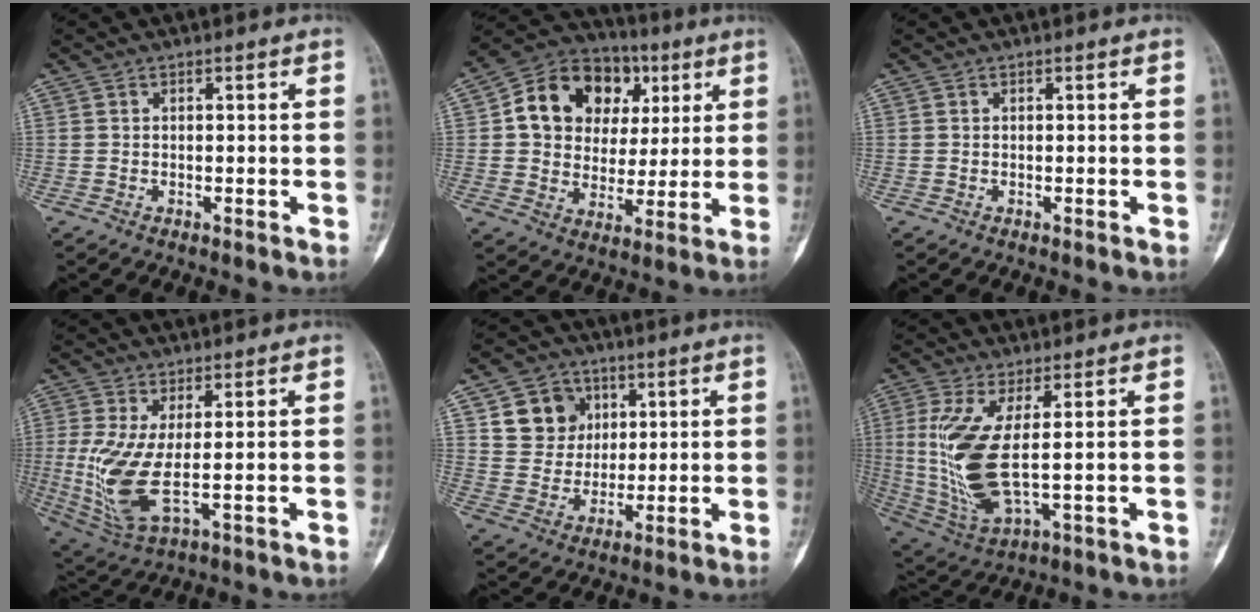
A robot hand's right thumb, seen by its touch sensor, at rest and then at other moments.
{"total": 17.7, "force": [4.9, 14.2, 9.4], "torque": [-0.114, 0.017, 0.083]}
{"total": 0.0}
{"total": 10.2, "force": [-0.2, 3.4, 9.6], "torque": [-0.231, -0.016, 0.009]}
{"total": 10.1, "force": [3.7, 8.9, 3.1], "torque": [-0.014, -0.010, 0.068]}
{"total": 13.3, "force": [1.5, 4.0, 12.6], "torque": [-0.292, -0.019, 0.043]}